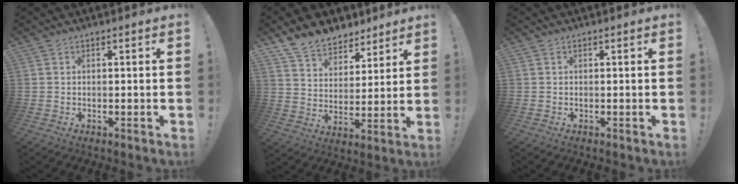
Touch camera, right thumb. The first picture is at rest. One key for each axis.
{"total": 10.6, "fx": 8.7, "fy": 5.7, "fz": 2.0, "tx": -0.052, "ty": -0.066, "tz": 0.171}
{"total": 0.0}